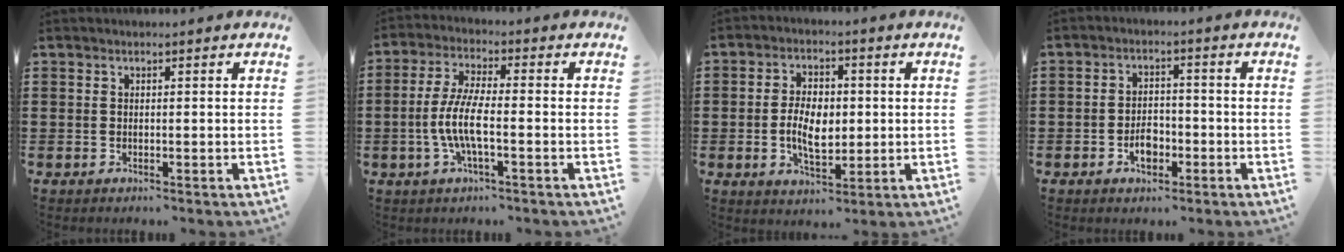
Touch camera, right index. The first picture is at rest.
{"total": 6.8, "force": [-1.9, 1.6, 6.3], "torque": [-0.152, -0.014, -0.046]}
{"total": 6.8, "force": [-0.3, 3.8, 5.6], "torque": [-0.105, 0.006, -0.009]}
{"total": 3.9, "force": [-1.6, 2.5, 2.6], "torque": [-0.039, 0.001, -0.030]}